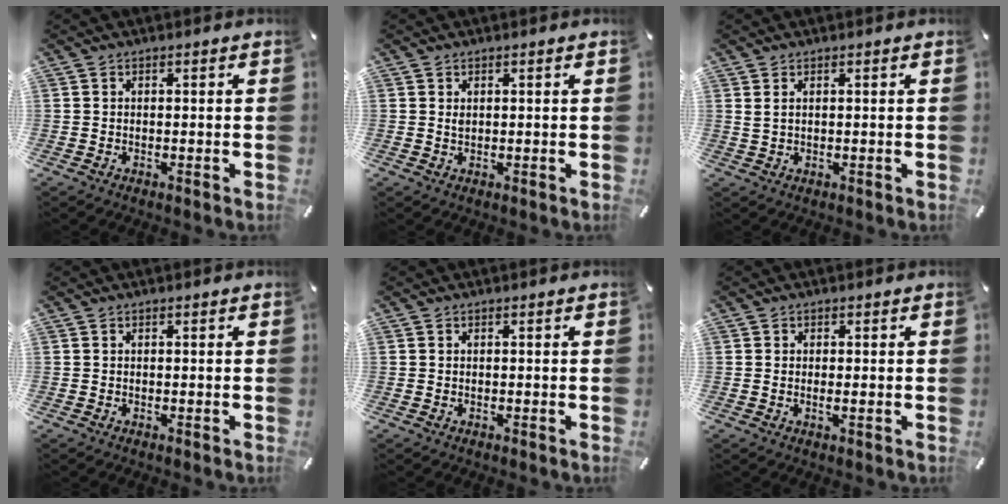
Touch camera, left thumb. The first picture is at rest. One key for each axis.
{"total": 0.7, "fx": 0.3, "fy": 0.3, "fz": 0.5, "tx": -0.012, "ty": -0.001, "tz": 0.007}
{"total": 1.4, "fx": 0.7, "fy": 0.3, "fz": 1.2, "tx": -0.024, "ty": 0.000, "tz": 0.012}
{"total": 0.0}
{"total": 0.0}
{"total": 1.1, "fx": 0.0, "fy": 0.4, "fz": 1.0, "tx": -0.012, "ty": -0.003, "tz": -0.002}